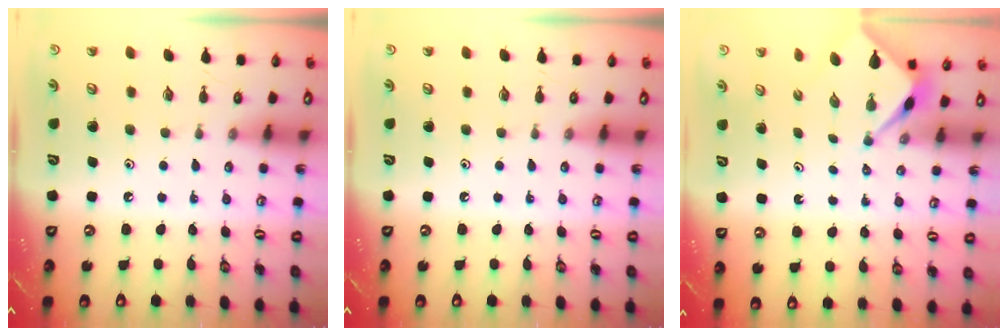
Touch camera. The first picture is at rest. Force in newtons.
{"total": 0.0}
{"total": 2.5, "press": 2.5, "slide": 0.3}